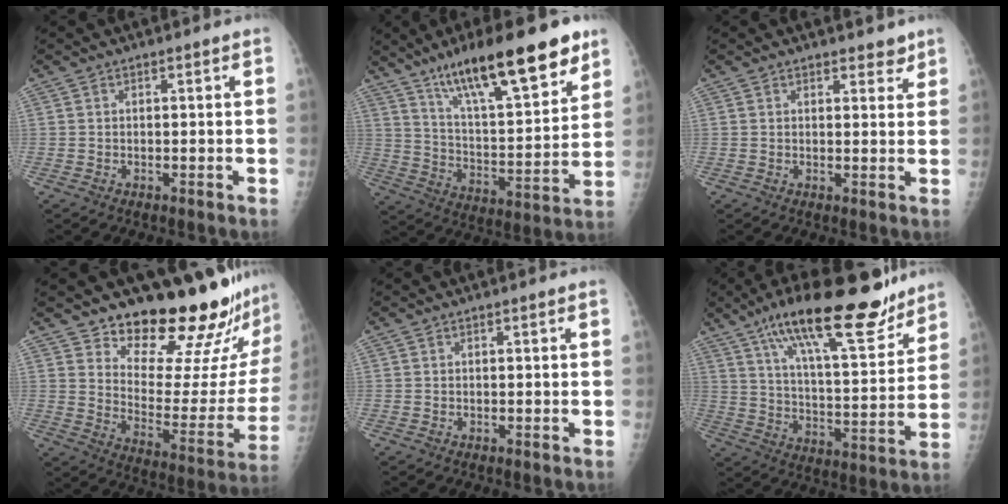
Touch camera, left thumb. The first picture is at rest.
{"total": 23.2, "force": [14.9, 6.1, 16.7], "torque": [-0.240, -0.056, 0.246]}
{"total": 2.8, "force": [2.3, 1.4, 0.9], "torque": [0.012, -0.013, 0.027]}
{"total": 22.0, "force": [19.2, 5.1, 9.4], "torque": [-0.089, -0.176, 0.260]}
{"total": 0.0}
{"total": 22.9, "force": [16.1, 6.0, 15.1], "torque": [-0.215, -0.062, 0.261]}